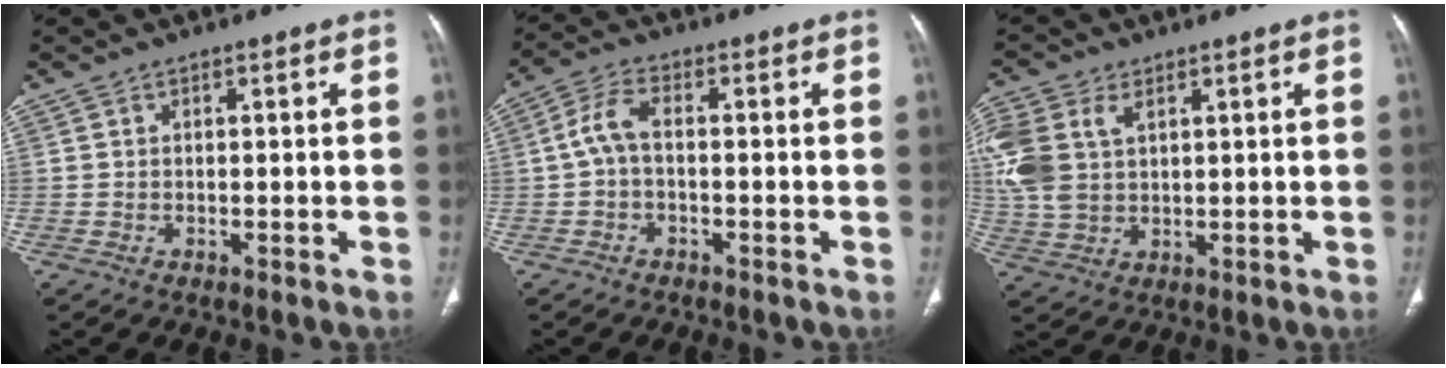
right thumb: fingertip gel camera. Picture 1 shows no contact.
{"total": 4.9, "force": [-0.5, 2.4, 4.2], "torque": [-0.089, 0.017, -0.018]}
{"total": 12.1, "force": [3.9, 8.0, 8.1], "torque": [-0.206, 0.003, 0.084]}